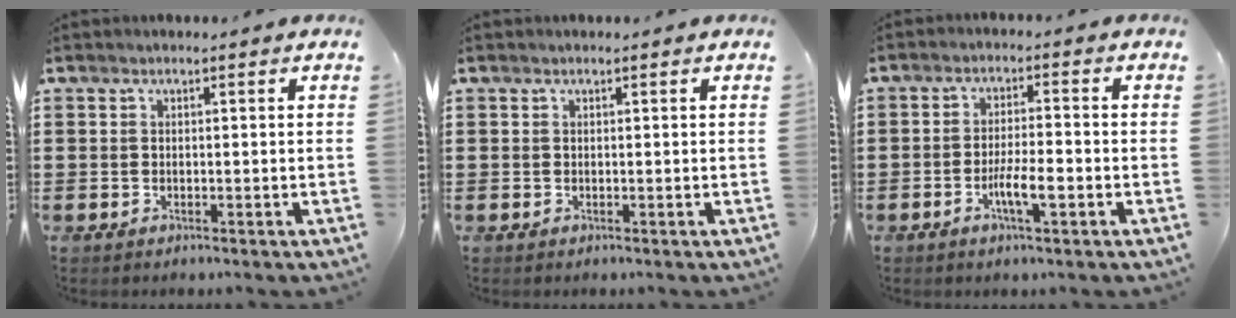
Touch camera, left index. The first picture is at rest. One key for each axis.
{"total": 0.0}
{"total": 5.0, "fx": -1.9, "fy": 1.0, "fz": 4.5, "tx": -0.086, "ty": 0.000, "tz": -0.038}